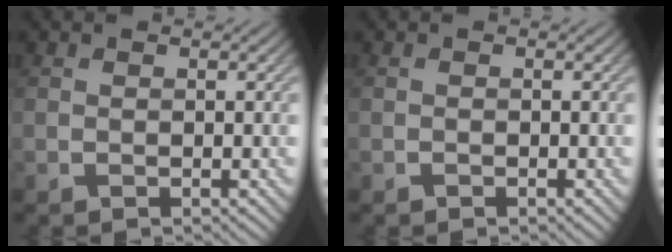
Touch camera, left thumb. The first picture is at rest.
{"total": 0.0}